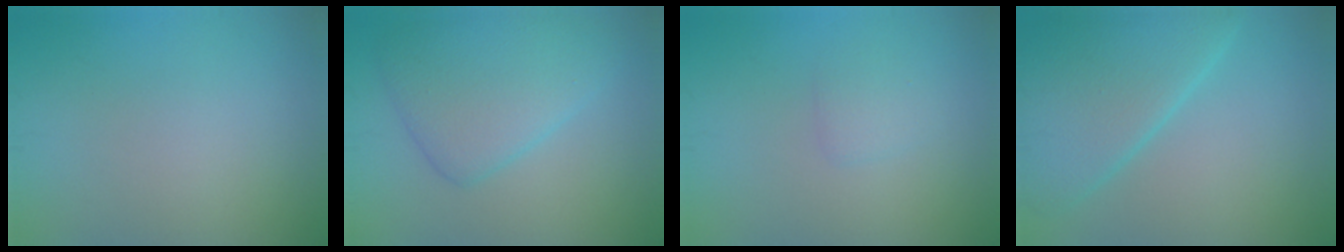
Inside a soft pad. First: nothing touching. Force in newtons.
{"total": 5.8, "press": 5.8, "slide": 0.1}
{"total": 1.1, "press": 1.1, "slide": 0.1}
{"total": 6.8, "press": 6.8, "slide": 0.5}